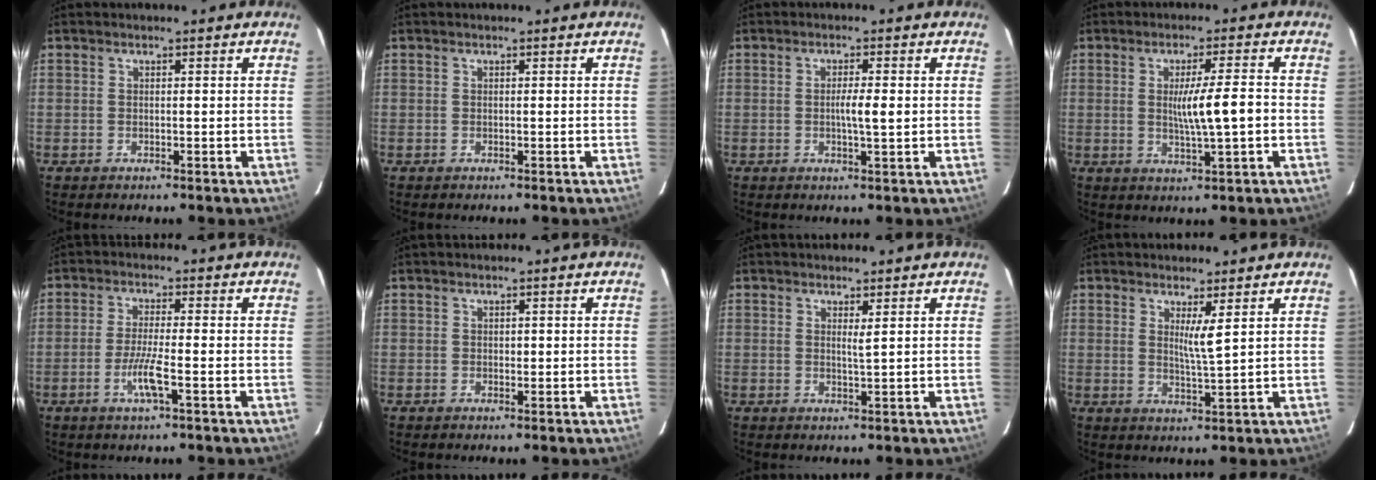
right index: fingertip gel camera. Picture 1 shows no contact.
{"total": 0.0}
{"total": 3.1, "force": [-0.1, 0.1, 3.1], "torque": [-0.056, -0.002, -0.002]}
{"total": 6.8, "force": [-0.3, -0.2, 6.8], "torque": [-0.112, -0.006, -0.002]}
{"total": 4.8, "force": [-1.8, -0.1, 4.4], "torque": [-0.087, -0.008, -0.037]}
{"total": 0.5, "force": [0.1, 0.4, 0.4], "torque": [-0.004, 0.001, 0.001]}
{"total": 2.8, "force": [1.3, -0.6, 2.4], "torque": [-0.045, -0.015, 0.026]}
{"total": 3.2, "force": [1.3, -0.5, 2.9], "torque": [-0.053, -0.014, 0.026]}